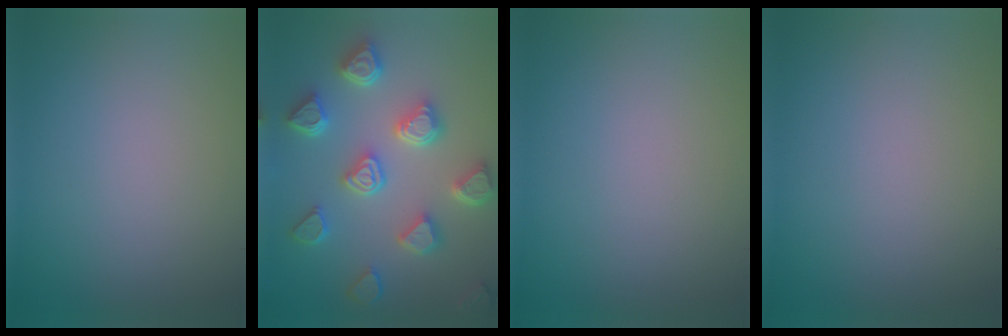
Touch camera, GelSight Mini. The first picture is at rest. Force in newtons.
{"total": 6.9, "press": 5.7, "slide": 3.9}
{"total": 0.0}
{"total": 0.0}